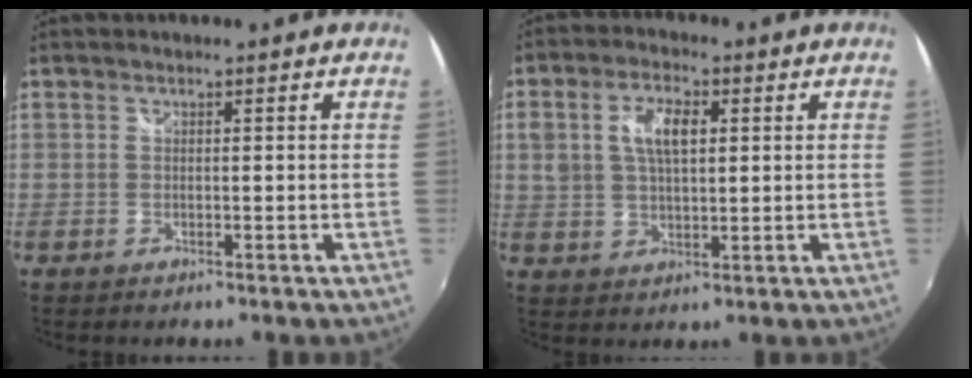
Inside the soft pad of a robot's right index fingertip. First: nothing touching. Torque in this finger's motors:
{"motor_torque": [0.24, 0.00, 0.19, 0.06]}